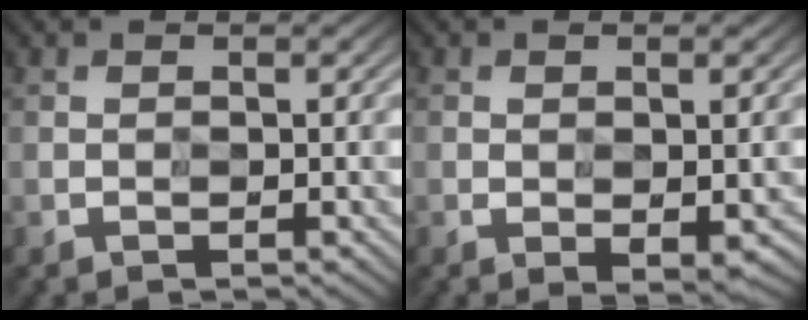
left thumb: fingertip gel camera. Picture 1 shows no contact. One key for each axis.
{"total": 2.4, "fx": -0.7, "fy": 1.1, "fz": 2.0, "tx": -0.031, "ty": -0.008, "tz": -0.005}